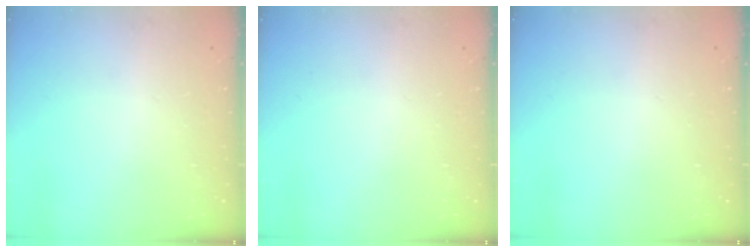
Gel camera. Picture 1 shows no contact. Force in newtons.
{"total": 0.0}
{"total": 0.0}